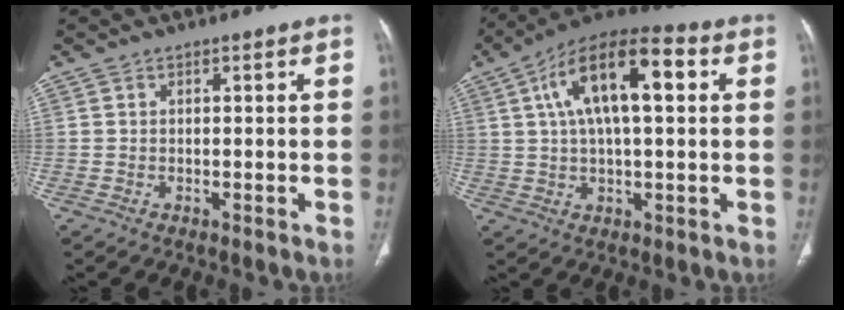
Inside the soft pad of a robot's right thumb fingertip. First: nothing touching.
{"total": 17.1, "force": [4.5, 6.9, 15.0], "torque": [-0.248, 0.025, 0.068]}